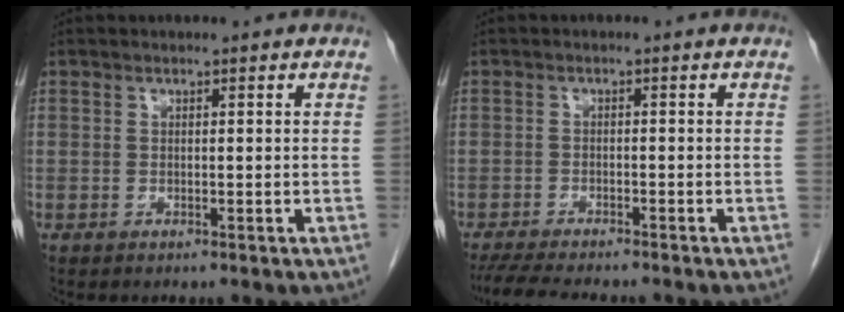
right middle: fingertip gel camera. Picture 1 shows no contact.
{"total": 8.9, "force": [-7.8, 1.3, 4.1], "torque": [-0.063, -0.016, -0.120]}